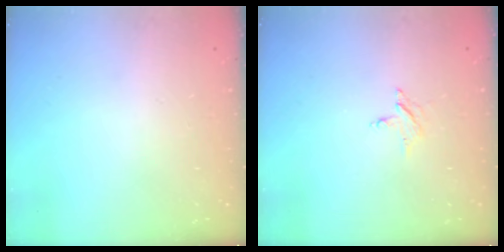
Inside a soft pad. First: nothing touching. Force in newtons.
{"total": 2.3, "press": 2.2, "slide": 0.3}